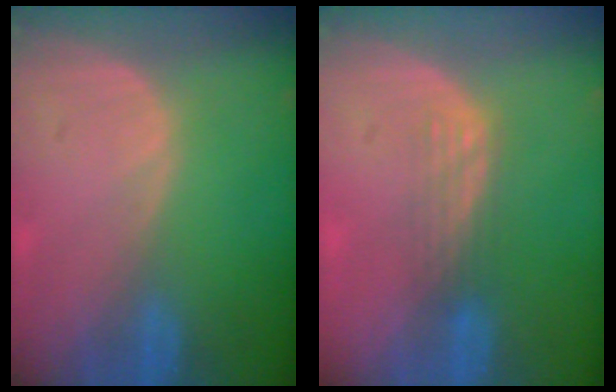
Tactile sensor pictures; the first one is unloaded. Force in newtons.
{"total": 2.9, "press": 2.6, "slide": 1.4}